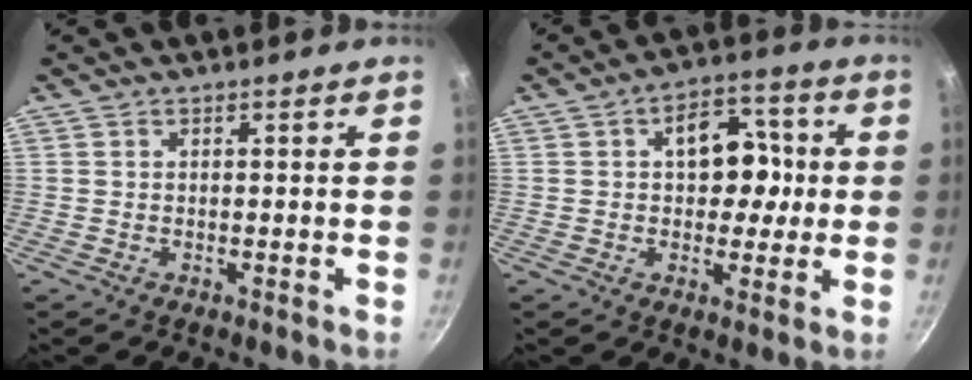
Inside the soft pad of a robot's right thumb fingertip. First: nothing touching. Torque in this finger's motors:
{"motor_torque": [-0.94, 1.32, 0.66, -0.08, 0.19]}